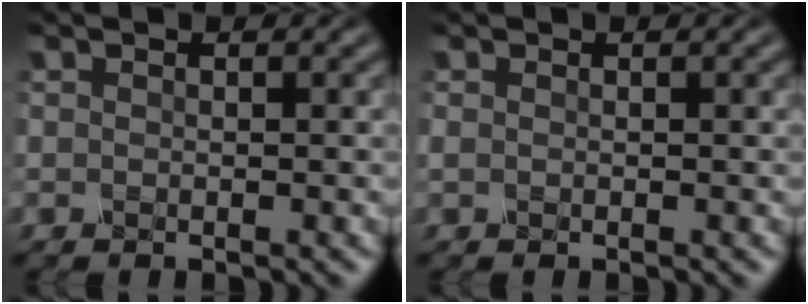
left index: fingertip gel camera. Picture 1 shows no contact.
{"total": 0.6, "force": [0.2, 0.2, 0.5], "torque": [-0.009, 0.002, 0.004]}